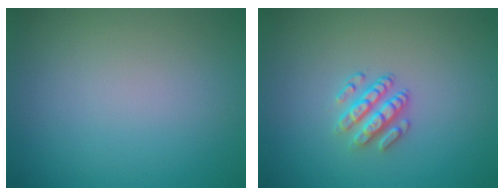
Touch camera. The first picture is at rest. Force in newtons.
{"total": 2.3, "press": 1.9, "slide": 1.4}